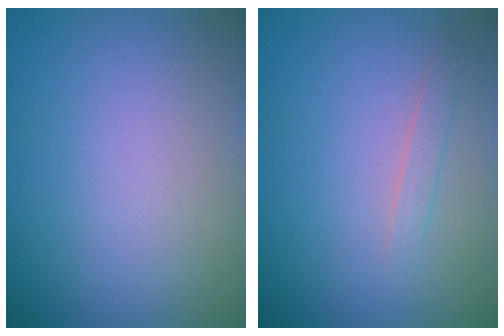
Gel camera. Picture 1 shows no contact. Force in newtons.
{"total": 1.1, "press": 1.1, "slide": 0.0}